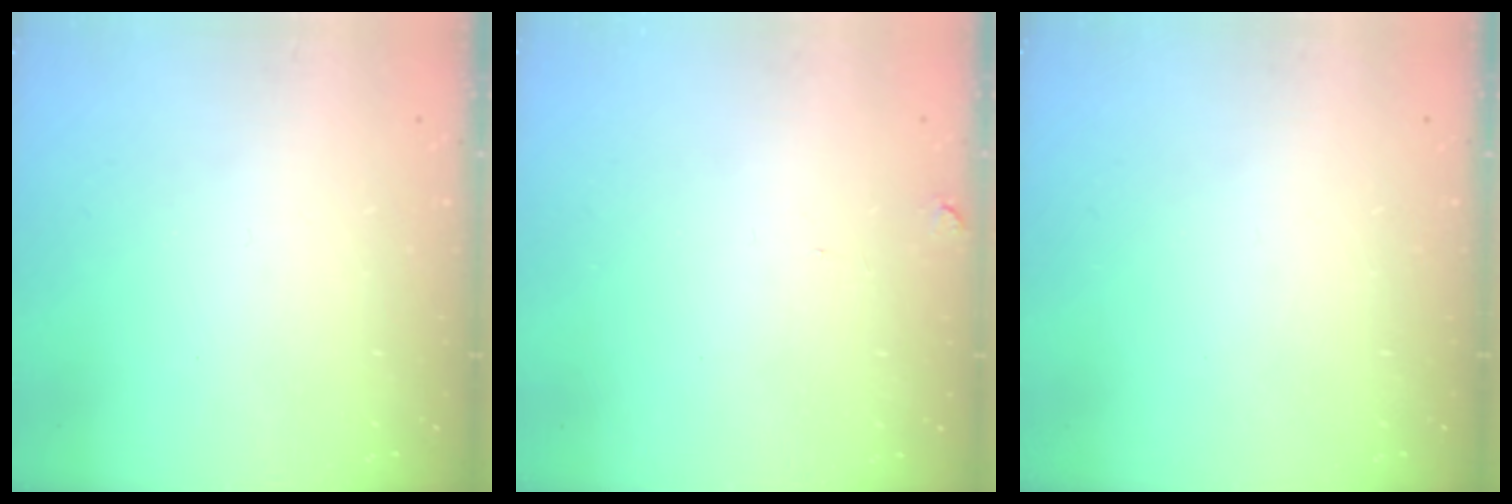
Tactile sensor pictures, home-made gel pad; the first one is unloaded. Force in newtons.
{"total": 1.3, "press": 1.2, "slide": 0.5}
{"total": 0.0}